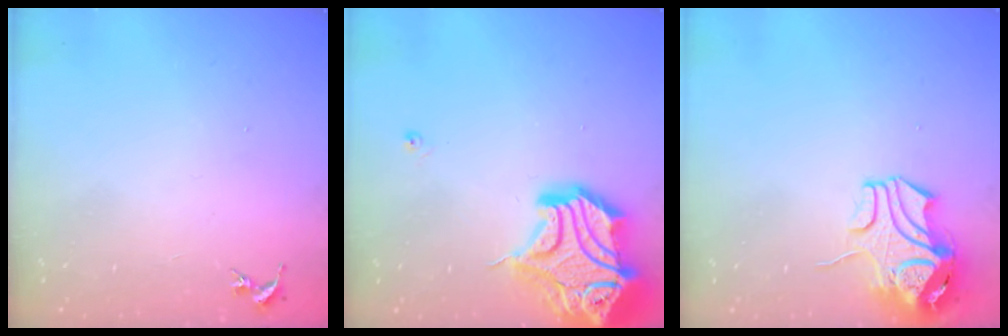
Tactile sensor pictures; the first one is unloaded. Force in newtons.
{"total": 19.6, "press": 19.4, "slide": 2.5}
{"total": 10.5, "press": 10.3, "slide": 1.7}